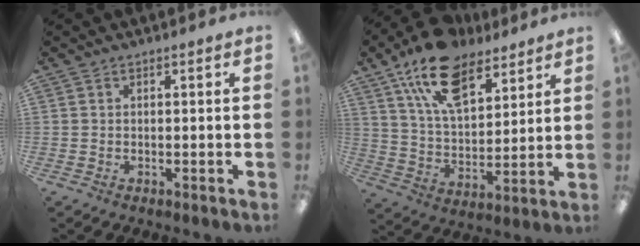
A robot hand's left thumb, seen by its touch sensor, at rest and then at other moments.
{"total": 17.5, "force": [11.4, 9.0, 9.7], "torque": [-0.176, -0.047, 0.208]}